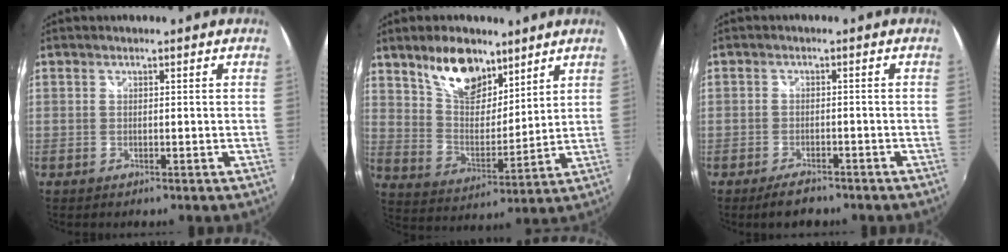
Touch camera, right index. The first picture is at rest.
{"total": 12.8, "force": [8.8, 6.3, 6.8], "torque": [-0.119, 0.006, 0.164]}
{"total": 4.1, "force": [-3.2, 2.1, 1.5], "torque": [-0.034, 0.003, -0.049]}